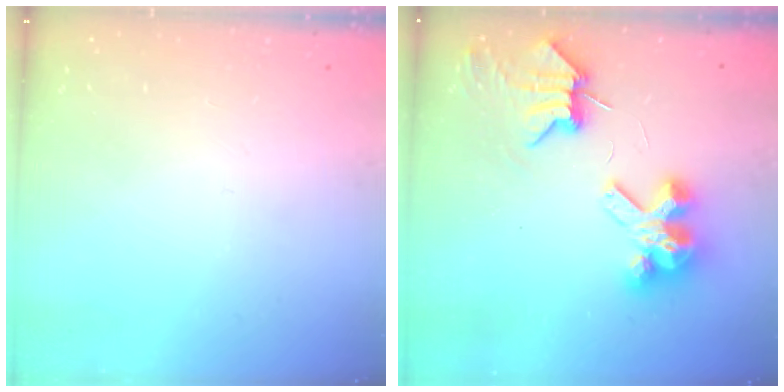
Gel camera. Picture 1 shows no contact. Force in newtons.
{"total": 8.0, "press": 8.0, "slide": 1.1}